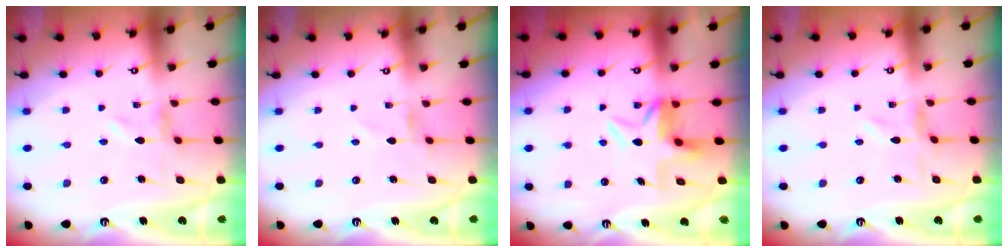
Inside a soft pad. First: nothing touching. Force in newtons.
{"total": 1.1, "press": 1.1, "slide": 0.1}
{"total": 5.2, "press": 5.1, "slide": 0.7}
{"total": 0.0}